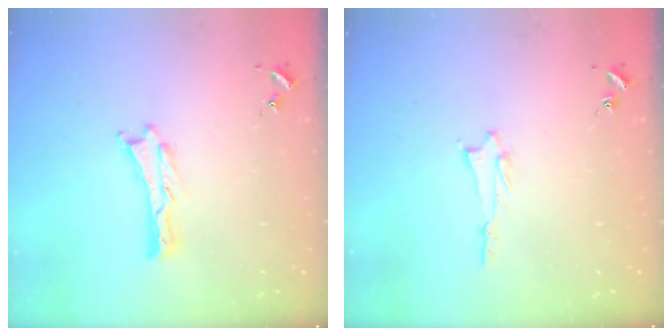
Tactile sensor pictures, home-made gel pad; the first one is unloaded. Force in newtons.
{"total": 1.4, "press": 1.4, "slide": 0.2}